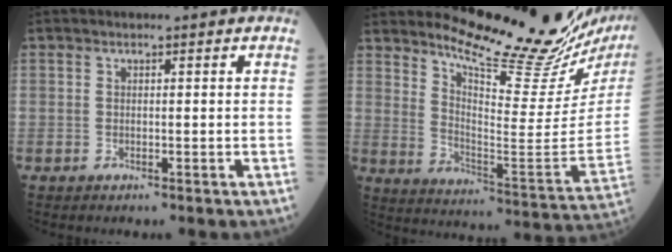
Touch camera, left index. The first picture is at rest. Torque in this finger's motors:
{"motor_torque": [1.01, -1.13, 0.42, 0.04]}